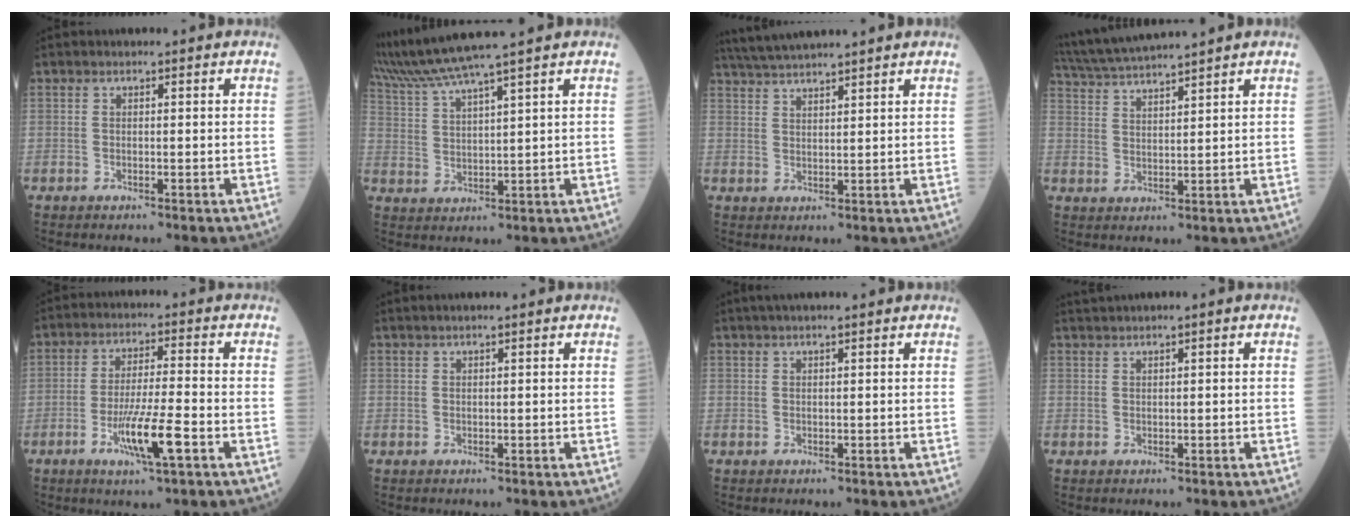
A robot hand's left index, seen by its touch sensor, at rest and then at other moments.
{"total": 9.3, "force": [8.1, -2.3, 4.0], "torque": [-0.082, 0.014, 0.158]}
{"total": 7.7, "force": [7.1, -0.8, 3.1], "torque": [-0.061, 0.033, 0.122]}
{"total": 9.1, "force": [8.4, -1.4, 3.3], "torque": [-0.066, 0.021, 0.154]}
{"total": 7.9, "force": [-3.3, 0.2, 7.2], "torque": [-0.139, -0.013, -0.060]}
{"total": 2.4, "force": [1.9, 0.0, 1.3], "torque": [-0.016, 0.026, 0.033]}
{"total": 4.5, "force": [3.7, 0.0, 2.6], "torque": [-0.036, 0.034, 0.057]}
{"total": 1.4, "force": [1.0, -0.1, 0.9], "torque": [-0.022, 0.016, 0.025]}